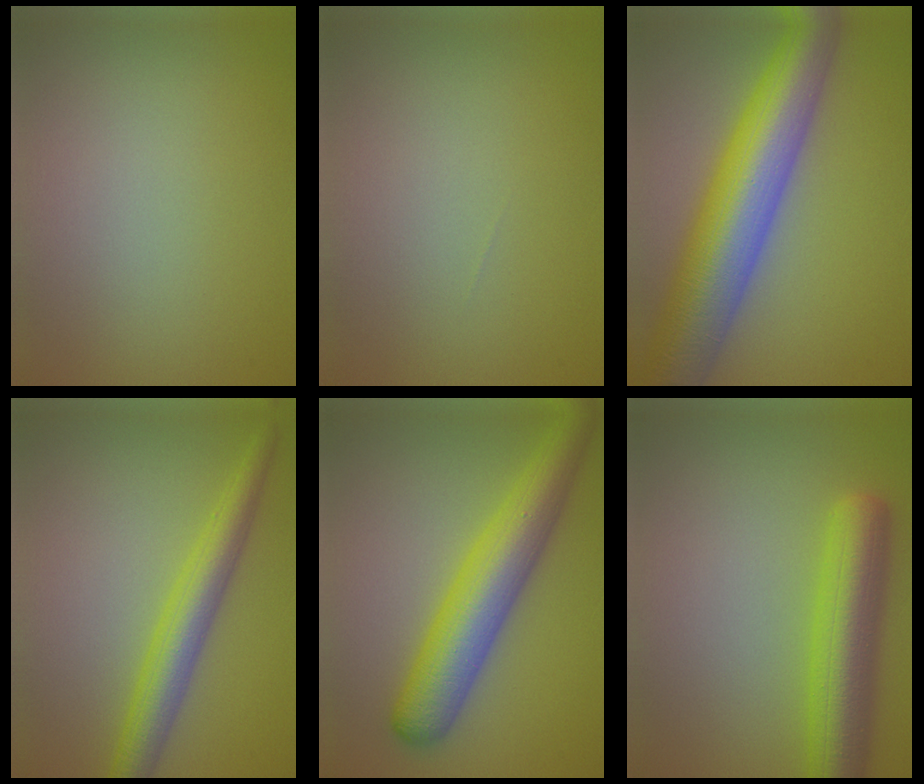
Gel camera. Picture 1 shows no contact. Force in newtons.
{"total": 0.0}
{"total": 11.6, "press": 11.6, "slide": 0.4}
{"total": 4.7, "press": 4.7, "slide": 0.1}
{"total": 7.8, "press": 7.8, "slide": 0.3}
{"total": 6.8, "press": 6.8, "slide": 0.3}